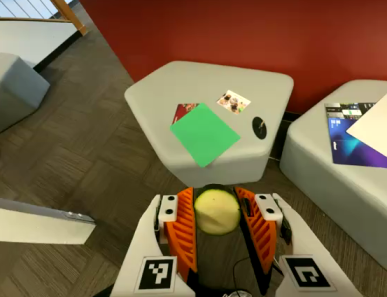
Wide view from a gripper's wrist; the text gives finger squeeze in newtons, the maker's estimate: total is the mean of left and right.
{"total": 12.1, "left": 12.3, "right": 11.9}